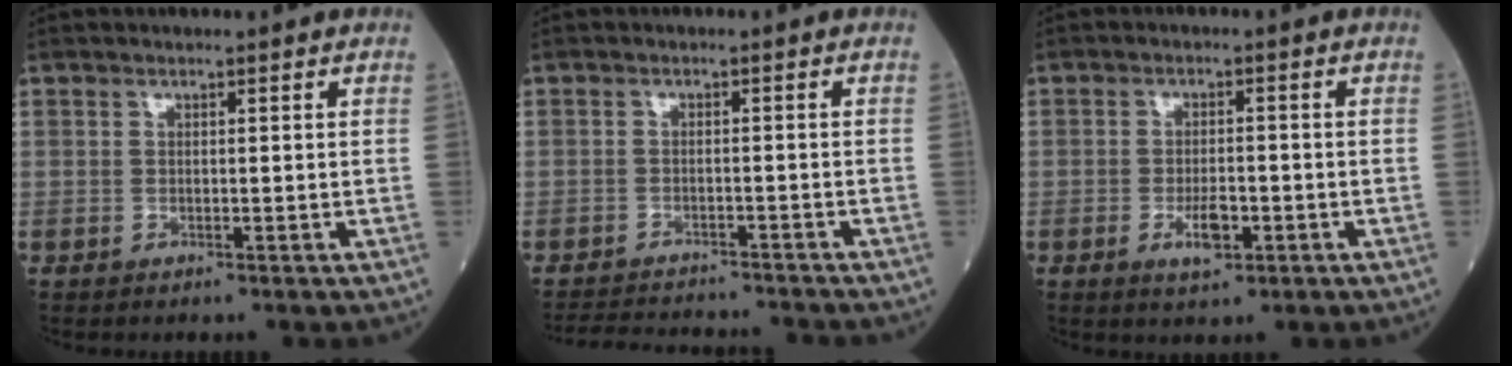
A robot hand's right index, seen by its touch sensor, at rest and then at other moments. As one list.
[{"total": 10.8, "force": [-10.4, 1.0, 2.6], "torque": [-0.044, -0.003, -0.146]}, {"total": 4.1, "force": [-1.6, 1.5, 3.5], "torque": [-0.061, 0.000, -0.024]}]